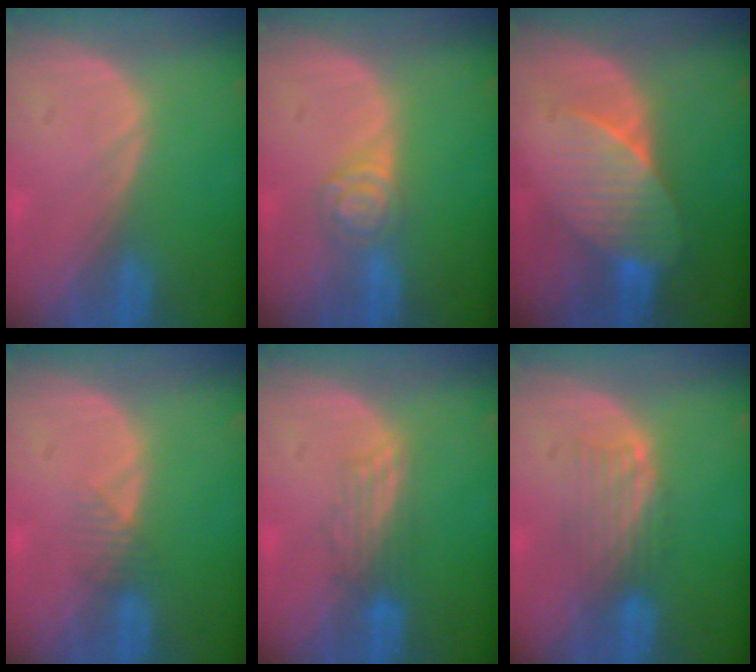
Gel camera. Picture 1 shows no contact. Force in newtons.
{"total": 4.3, "press": 4.0, "slide": 1.7}
{"total": 7.4, "press": 6.9, "slide": 2.4}
{"total": 1.9, "press": 1.6, "slide": 1.0}
{"total": 2.7, "press": 2.7, "slide": 0.4}
{"total": 4.7, "press": 4.1, "slide": 2.4}